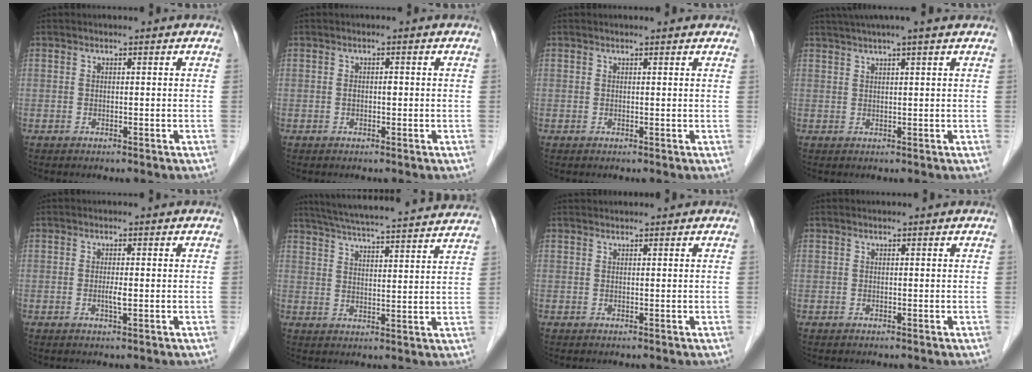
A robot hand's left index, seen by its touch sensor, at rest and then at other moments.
{"total": 1.0, "force": [-0.1, 0.4, 0.9], "torque": [-0.016, 0.002, -0.002]}
{"total": 2.8, "force": [2.5, 0.6, 1.0], "torque": [-0.014, 0.014, 0.020]}
{"total": 7.7, "force": [6.2, -0.6, 4.6], "torque": [-0.076, 0.036, 0.086]}
{"total": 1.4, "force": [-0.2, 0.0, 1.3], "torque": [-0.028, -0.003, -0.003]}
{"total": 24.9, "force": [22.9, 1.1, 9.7], "torque": [-0.163, -0.002, 0.299]}
{"total": 2.5, "force": [2.4, 0.0, 0.6], "torque": [-0.005, 0.028, 0.040]}
{"total": 0.6, "force": [0.6, 0.0, 0.2], "torque": [-0.006, 0.002, 0.007]}